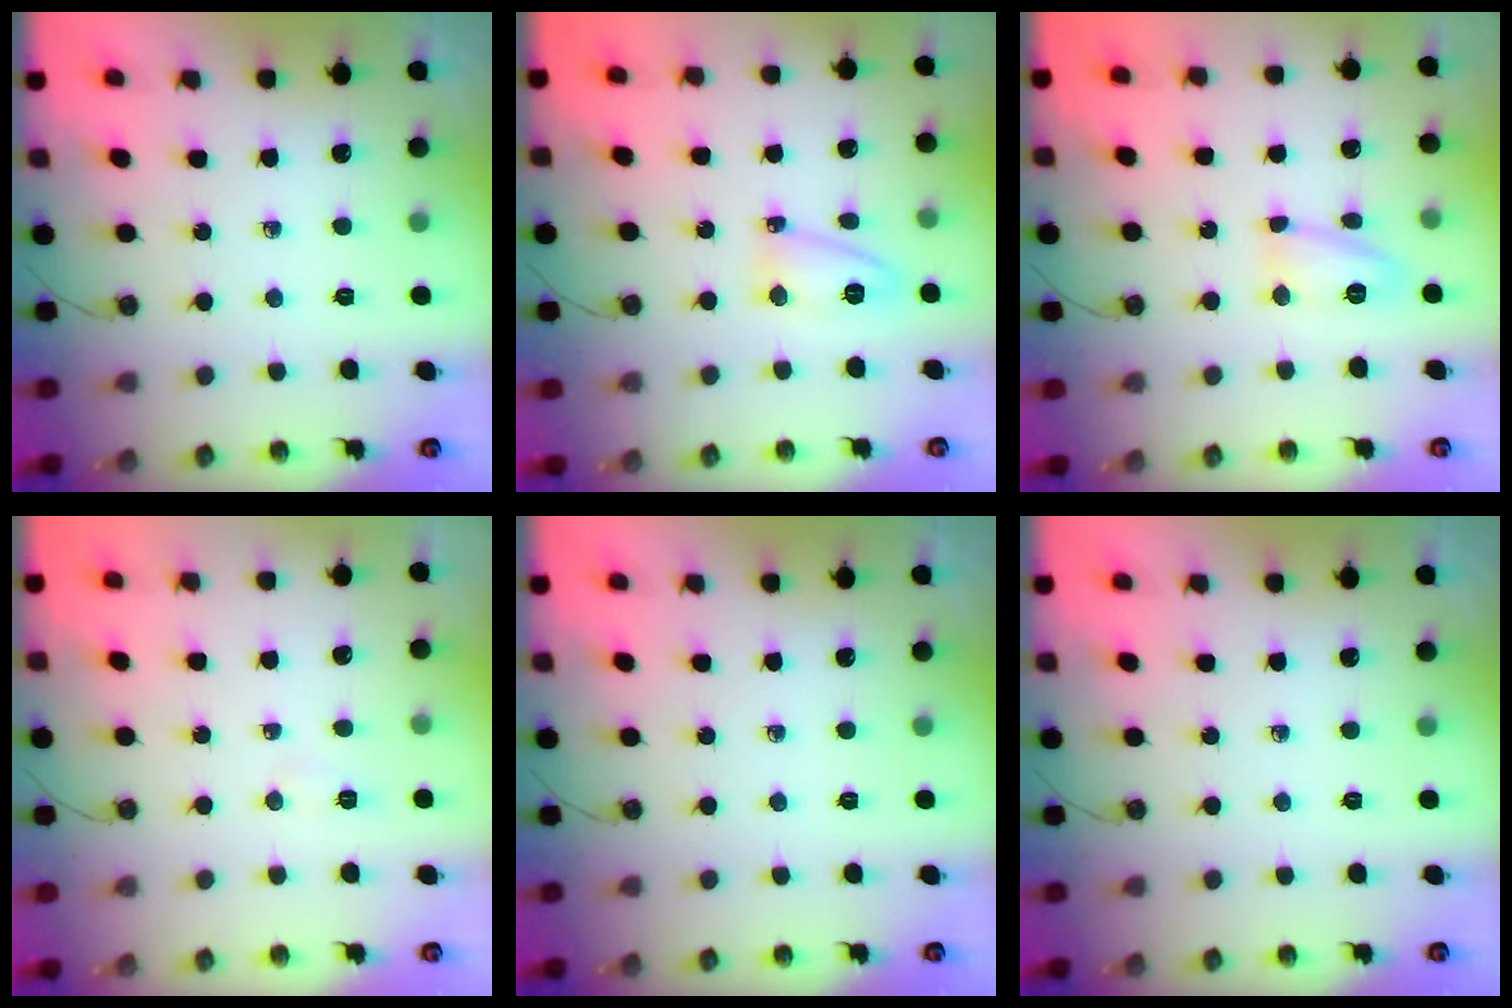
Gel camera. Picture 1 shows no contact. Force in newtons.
{"total": 7.0, "press": 6.9, "slide": 0.6}
{"total": 9.8, "press": 9.8, "slide": 0.9}
{"total": 5.0, "press": 3.7, "slide": 3.3}
{"total": 0.0}
{"total": 0.0}